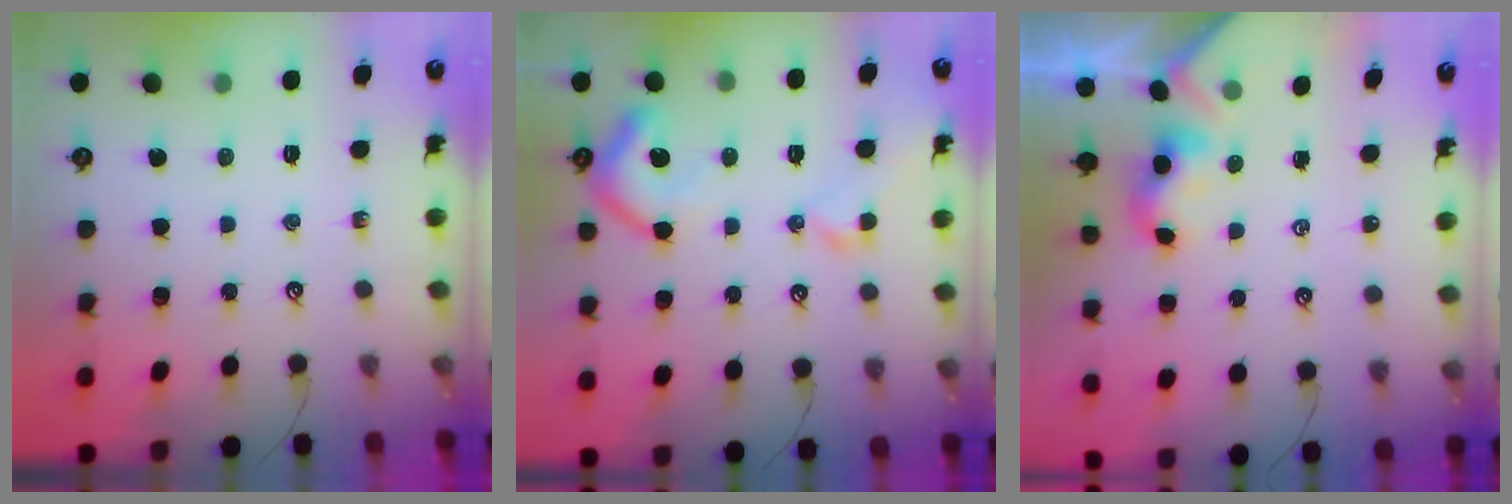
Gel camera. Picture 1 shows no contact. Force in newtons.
{"total": 9.8, "press": 9.6, "slide": 1.5}
{"total": 2.1, "press": 2.1, "slide": 0.2}